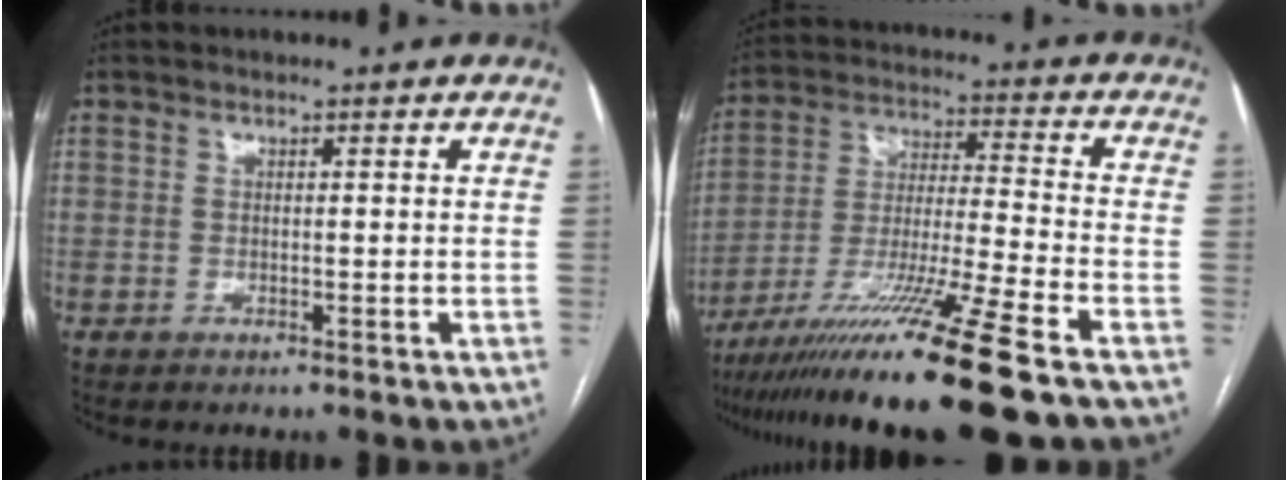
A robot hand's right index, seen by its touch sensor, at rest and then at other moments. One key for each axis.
{"total": 18.2, "fx": -13.0, "fy": -2.2, "fz": 12.5, "tx": -0.231, "ty": -0.038, "tz": -0.232}